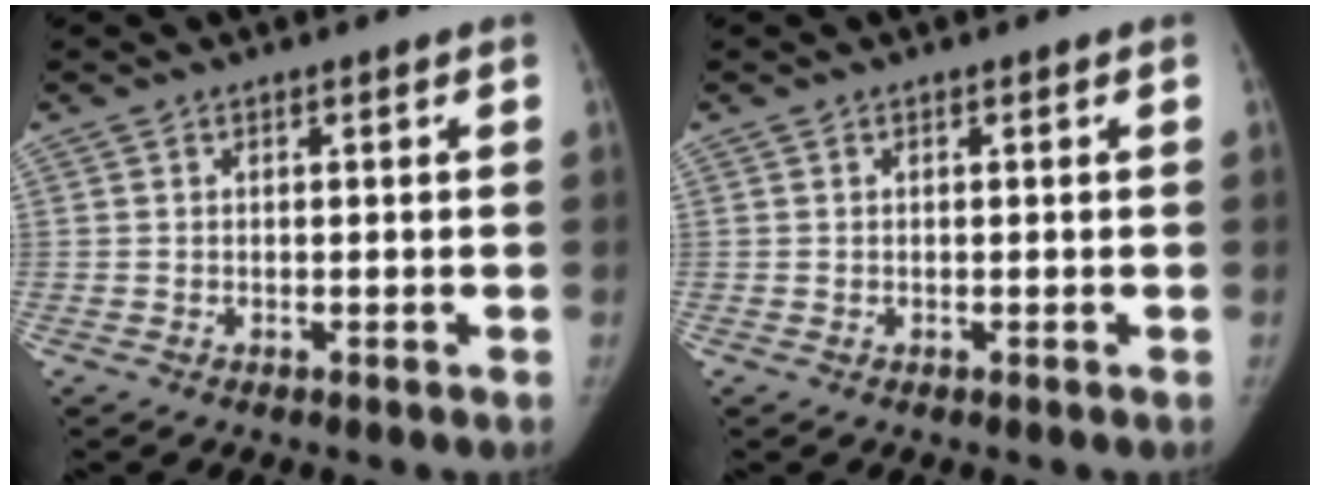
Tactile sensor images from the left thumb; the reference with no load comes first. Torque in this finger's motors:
{"motor_torque": [0.14, 0.04, -0.41, -0.13, 0.01]}